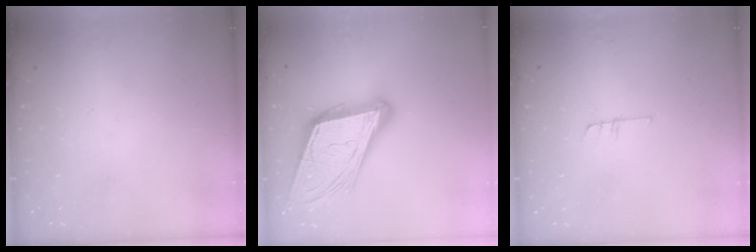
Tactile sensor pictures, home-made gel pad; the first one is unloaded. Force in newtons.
{"total": 22.1, "press": 21.7, "slide": 4.6}
{"total": 4.8, "press": 4.8, "slide": 0.4}